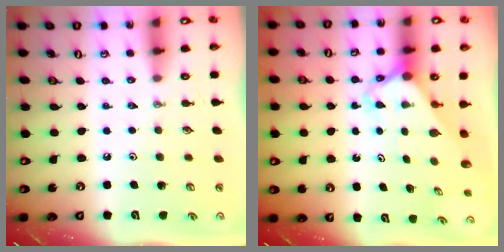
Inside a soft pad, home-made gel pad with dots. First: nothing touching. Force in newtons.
{"total": 2.4, "press": 2.4, "slide": 0.2}